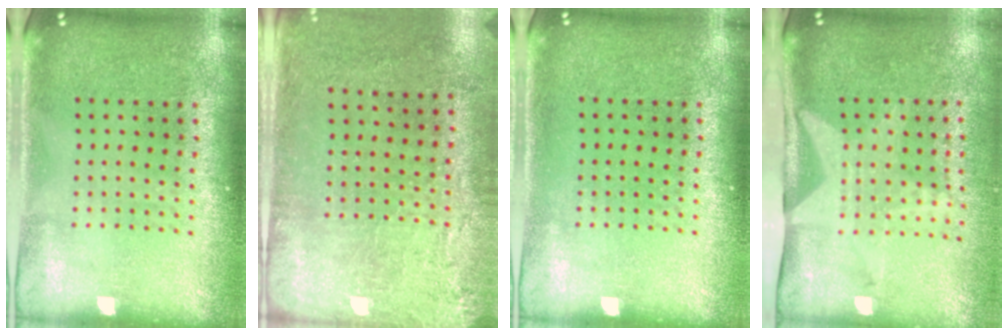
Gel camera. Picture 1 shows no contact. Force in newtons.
{"total": 2.9, "press": 2.4, "slide": 1.6}
{"total": 0.0}
{"total": 2.0, "press": 1.5, "slide": 1.3}